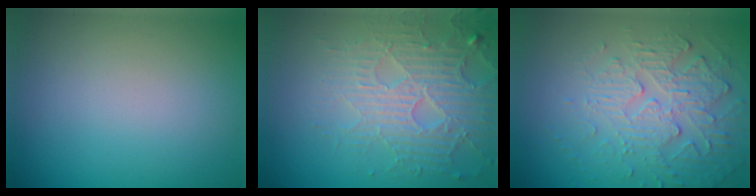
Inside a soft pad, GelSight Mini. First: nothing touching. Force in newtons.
{"total": 4.2, "press": 4.2, "slide": 0.7}
{"total": 5.5, "press": 3.4, "slide": 4.3}